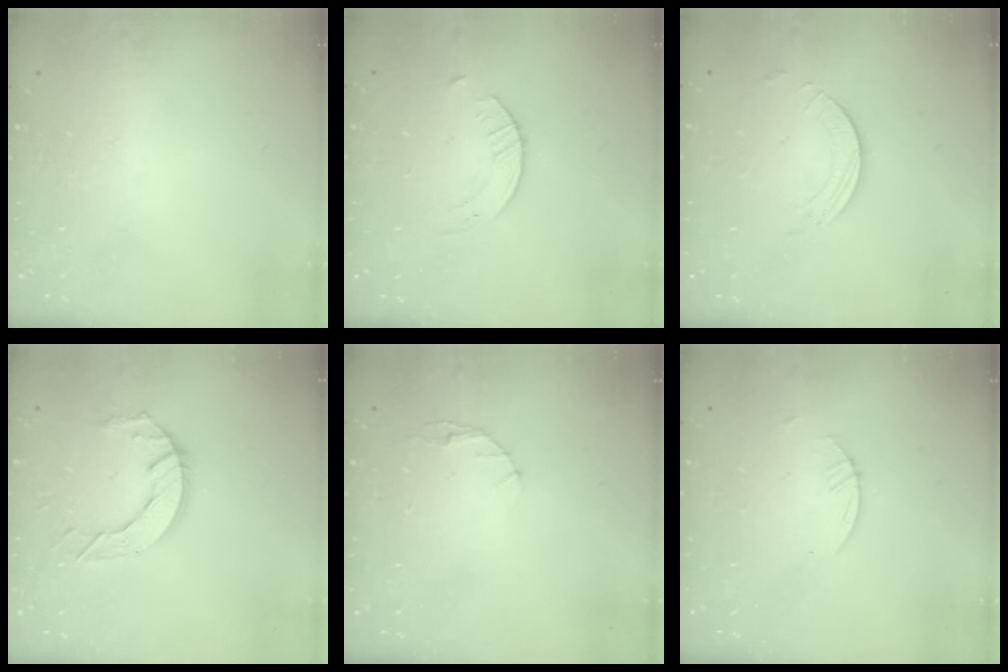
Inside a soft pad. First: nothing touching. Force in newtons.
{"total": 2.1, "press": 2.0, "slide": 0.3}
{"total": 1.7, "press": 1.7, "slide": 0.2}
{"total": 8.1, "press": 8.0, "slide": 0.4}
{"total": 2.9, "press": 2.9, "slide": 0.4}
{"total": 0.8, "press": 0.8, "slide": 0.2}